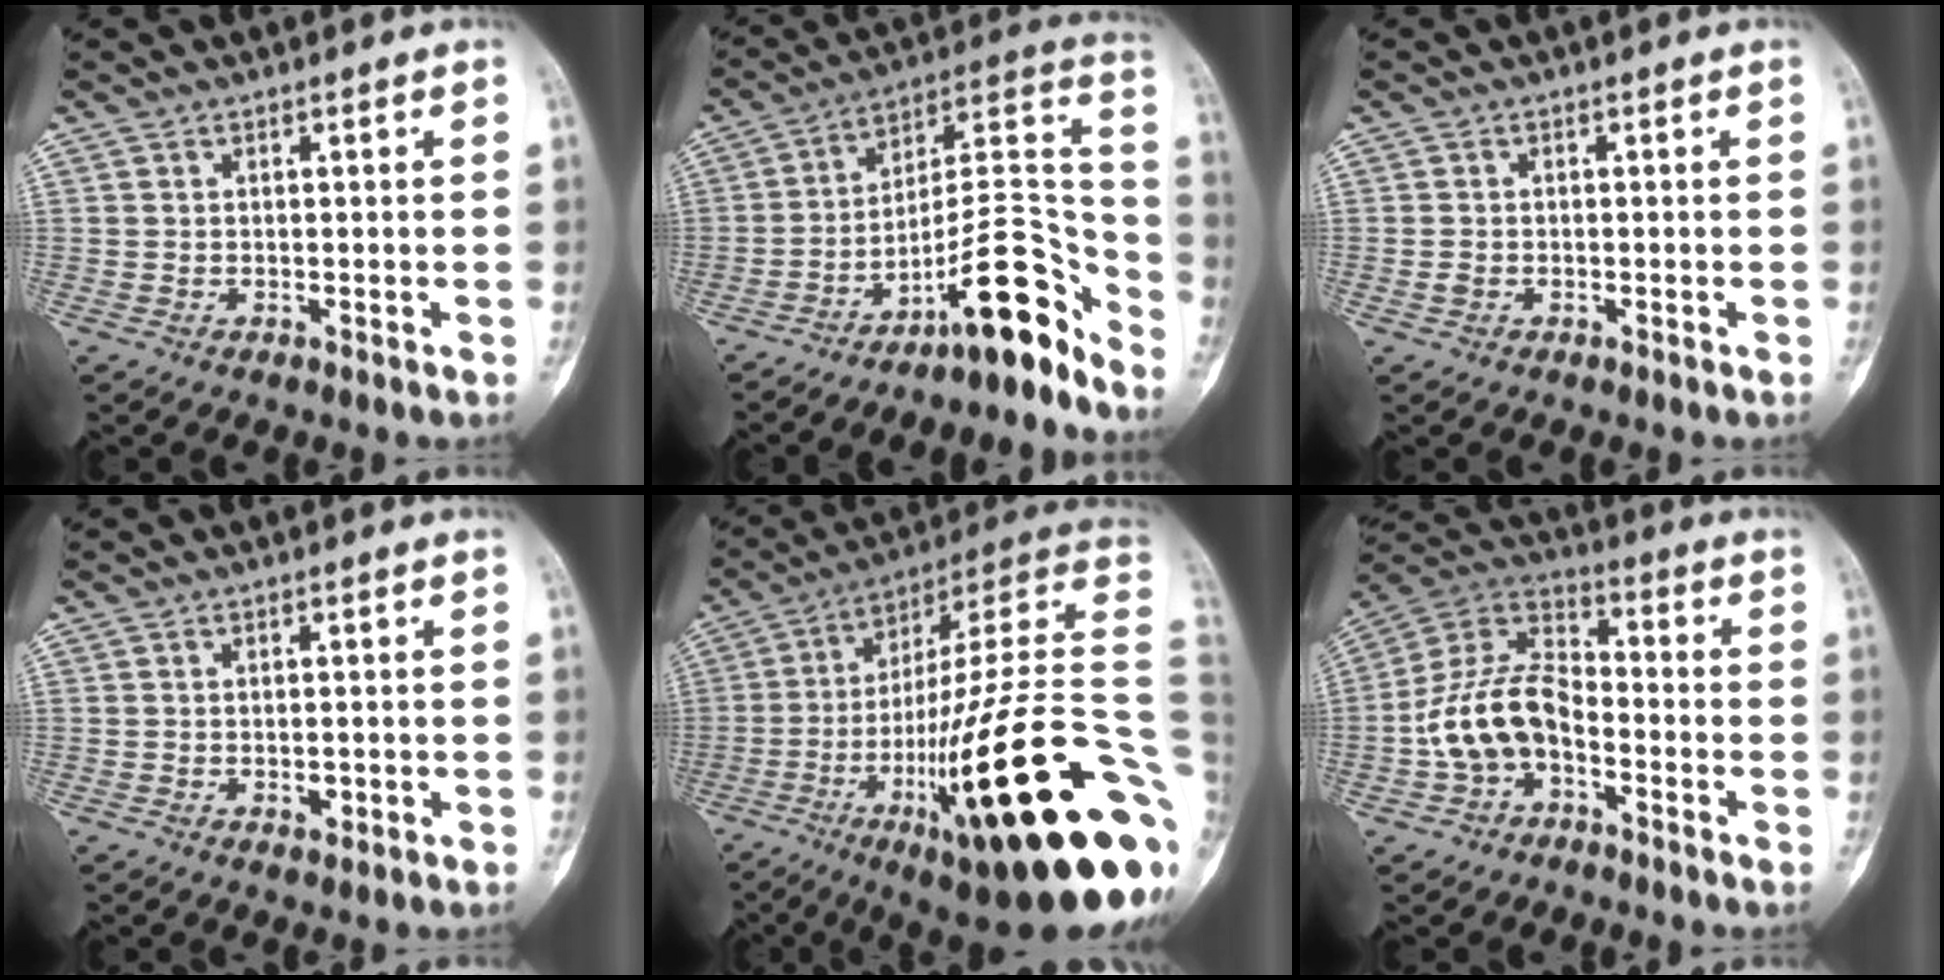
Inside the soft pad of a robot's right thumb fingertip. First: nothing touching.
{"total": 16.7, "force": [-11.9, 3.8, 11.1], "torque": [-0.132, 0.136, -0.192]}
{"total": 1.4, "force": [-0.5, 1.1, 0.8], "torque": [-0.020, 0.004, -0.010]}
{"total": 2.0, "force": [-0.7, 1.1, 1.5], "torque": [-0.019, 0.002, -0.008]}
{"total": 37.7, "force": [-10.3, 7.7, 35.4], "torque": [-0.446, 0.062, -0.165]}
{"total": 13.0, "force": [-3.9, 8.2, 9.4], "torque": [-0.176, 0.051, -0.082]}